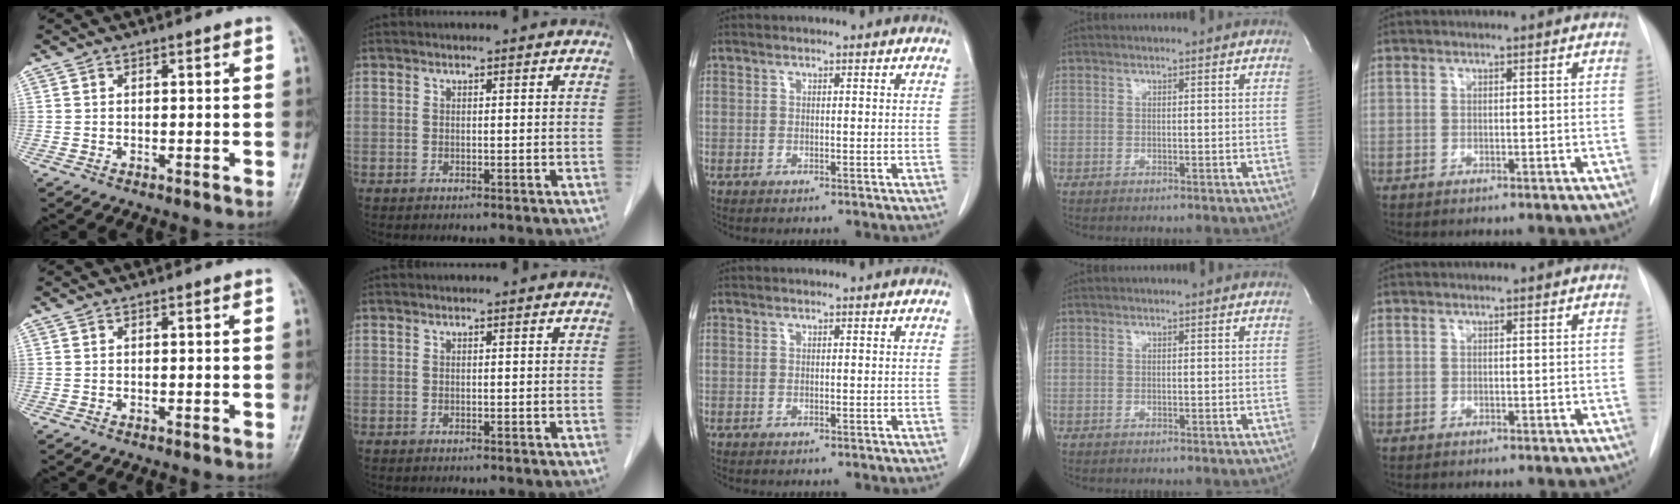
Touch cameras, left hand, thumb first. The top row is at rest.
{}